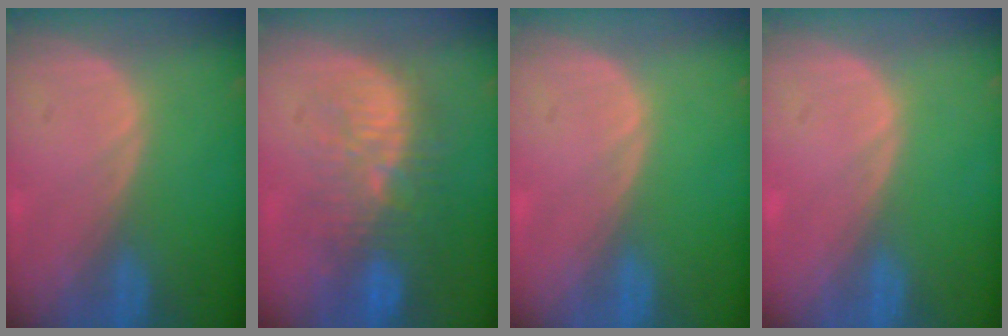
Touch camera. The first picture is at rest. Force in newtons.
{"total": 10.4, "press": 9.3, "slide": 4.5}
{"total": 0.0}
{"total": 0.0}